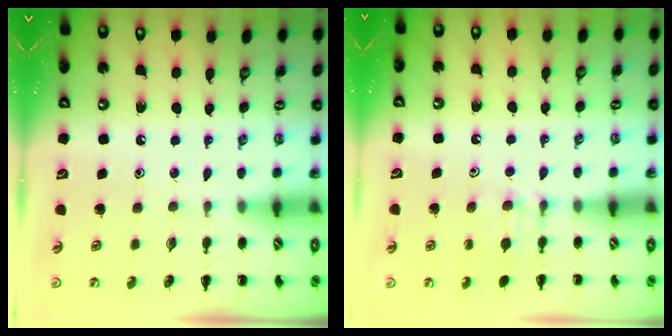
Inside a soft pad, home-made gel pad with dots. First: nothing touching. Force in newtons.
{"total": 7.8, "press": 7.5, "slide": 2.0}